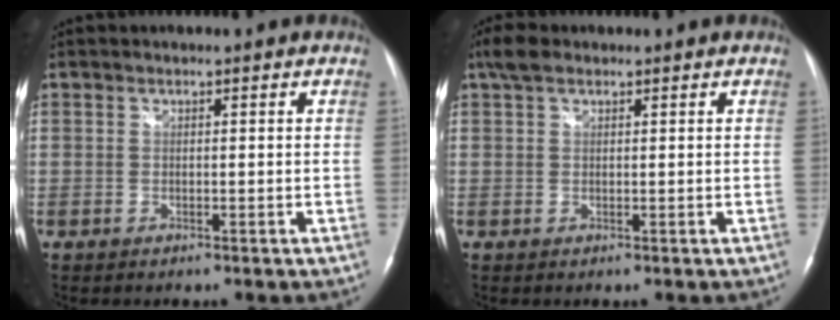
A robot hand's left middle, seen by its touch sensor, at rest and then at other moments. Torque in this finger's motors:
{"motor_torque": [0.46, -0.16, -0.05, 0.04]}